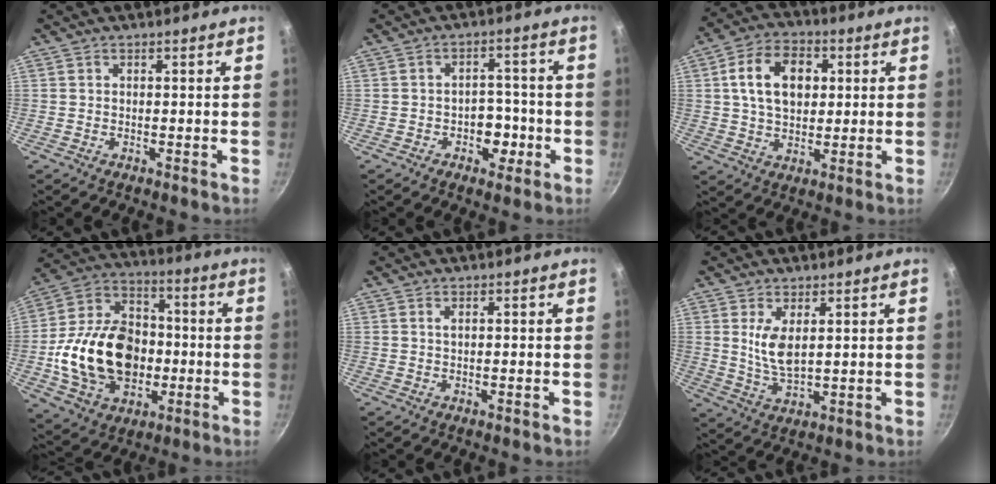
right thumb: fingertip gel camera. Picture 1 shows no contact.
{"total": 5.8, "force": [-2.0, 4.2, 3.4], "torque": [-0.011, 0.016, -0.028]}
{"total": 12.6, "force": [2.6, 8.7, 8.8], "torque": [-0.130, 0.009, 0.036]}
{"total": 23.1, "force": [-2.8, 16.8, 15.6], "torque": [-0.248, 0.038, -0.047]}
{"total": 0.7, "force": [0.0, 0.1, 0.7], "torque": [-0.016, 0.002, -0.001]}
{"total": 6.3, "force": [1.8, 2.8, 5.3], "torque": [-0.096, -0.024, 0.043]}